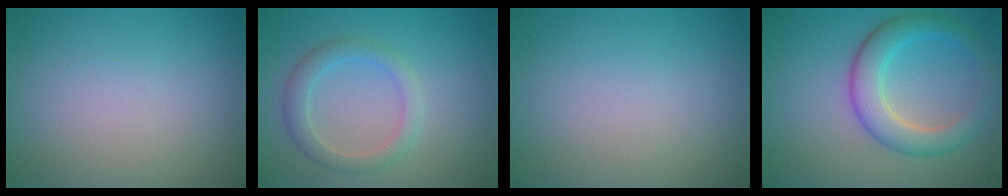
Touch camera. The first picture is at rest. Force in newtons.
{"total": 2.8, "press": 2.8, "slide": 0.1}
{"total": 0.0}
{"total": 4.9, "press": 4.9, "slide": 0.3}